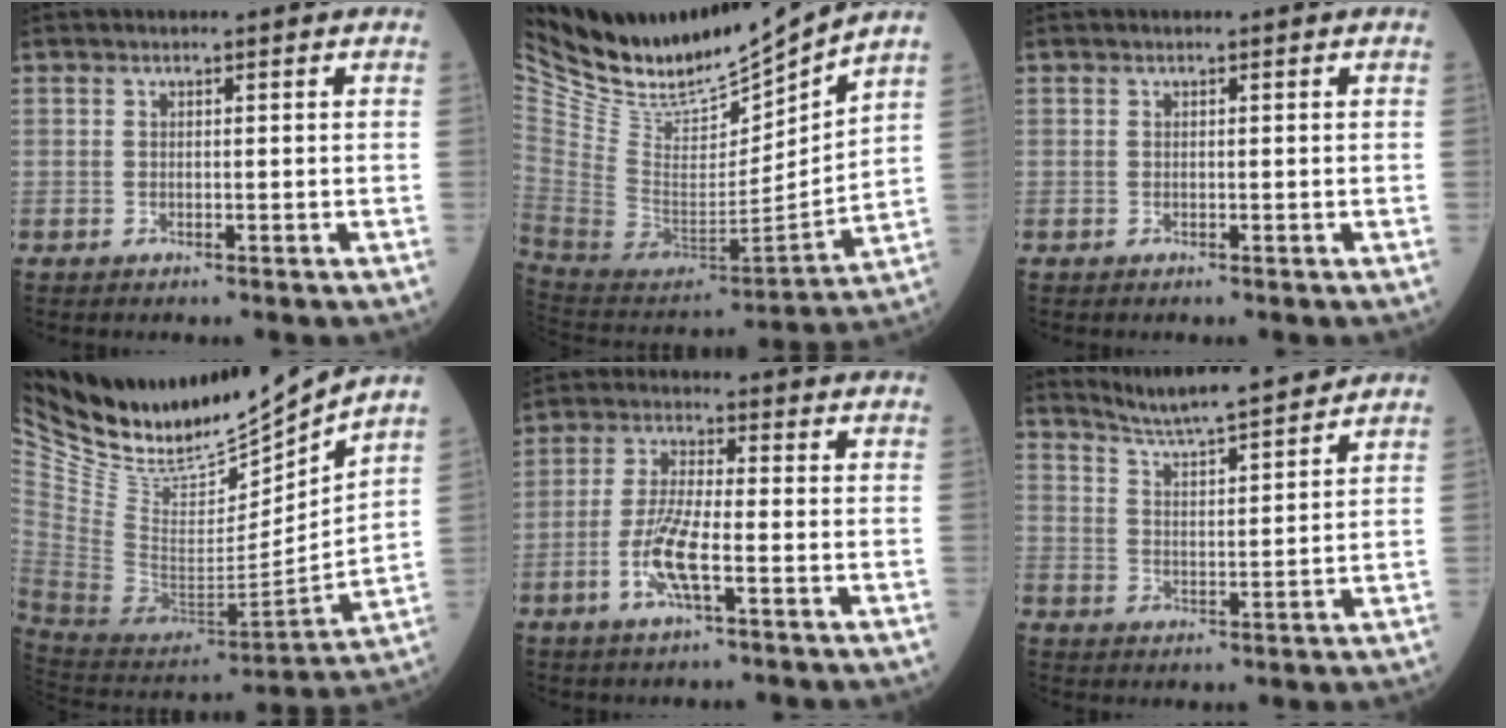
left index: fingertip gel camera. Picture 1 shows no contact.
{"total": 16.8, "force": [16.1, 1.5, 4.3], "torque": [-0.100, -0.047, 0.302]}
{"total": 0.0}
{"total": 19.1, "force": [18.1, 2.8, 5.2], "torque": [-0.110, -0.065, 0.323]}
{"total": 7.4, "force": [-2.8, 1.3, 6.8], "torque": [-0.143, -0.008, -0.059]}
{"total": 11.5, "force": [10.7, 0.1, 4.1], "torque": [-0.075, 0.005, 0.169]}